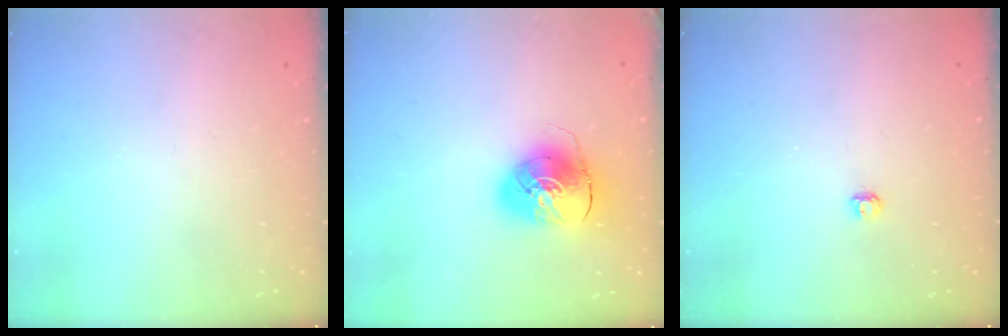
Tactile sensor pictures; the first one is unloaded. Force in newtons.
{"total": 10.4, "press": 10.3, "slide": 1.8}
{"total": 2.9, "press": 2.9, "slide": 0.3}